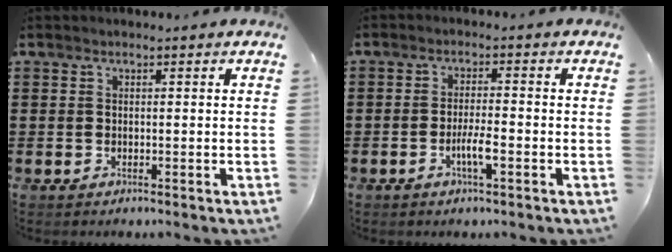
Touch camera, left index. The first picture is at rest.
{"total": 3.6, "force": [-1.4, 0.6, 3.3], "torque": [-0.063, 0.000, -0.027]}